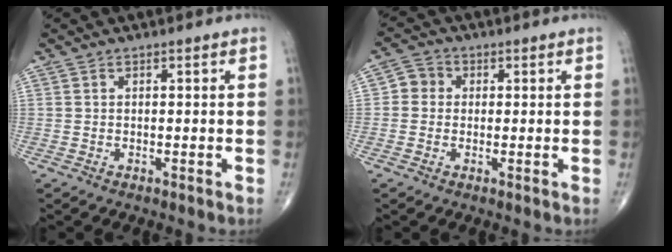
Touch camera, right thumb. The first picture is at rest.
{"total": 3.6, "force": [0.1, 3.4, 1.3], "torque": [-0.004, 0.007, -0.008]}